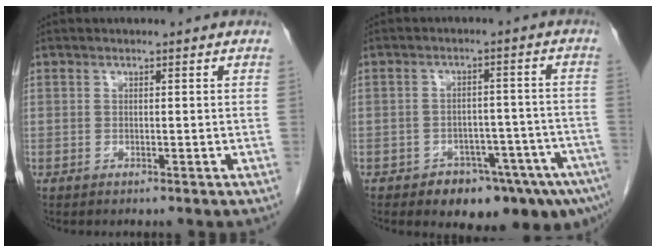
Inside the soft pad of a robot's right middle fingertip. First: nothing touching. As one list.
[{"total": 11.0, "force": [-7.7, 4.6, 6.4], "torque": [-0.050, 0.025, -0.105]}]